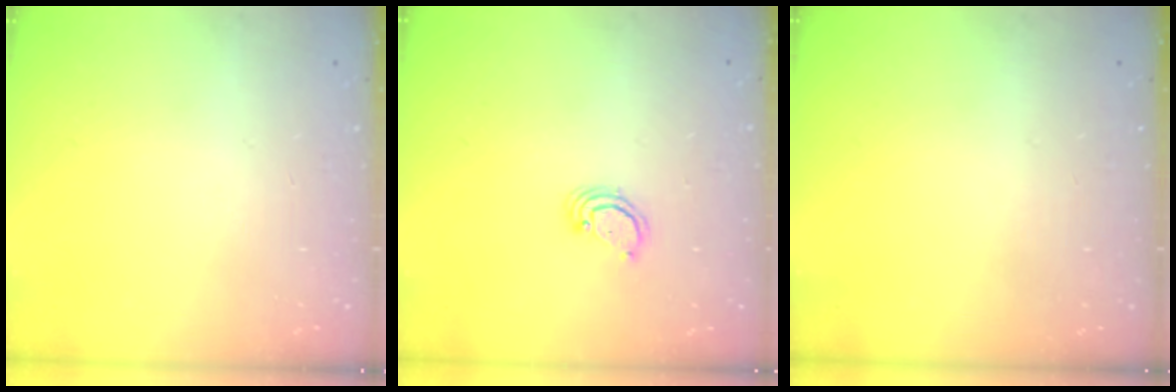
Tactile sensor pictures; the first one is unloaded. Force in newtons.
{"total": 2.6, "press": 2.6, "slide": 0.2}
{"total": 0.0}